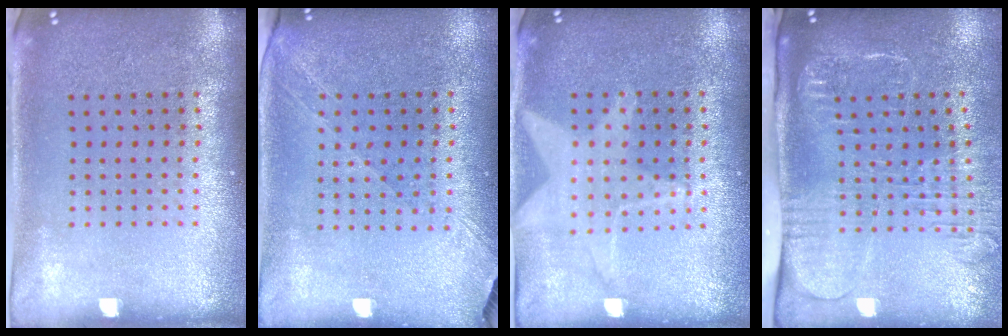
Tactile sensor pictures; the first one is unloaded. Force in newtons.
{"total": 1.4, "press": 1.2, "slide": 0.8}
{"total": 0.5, "press": 0.5, "slide": 0.0}
{"total": 2.7, "press": 2.1, "slide": 1.7}